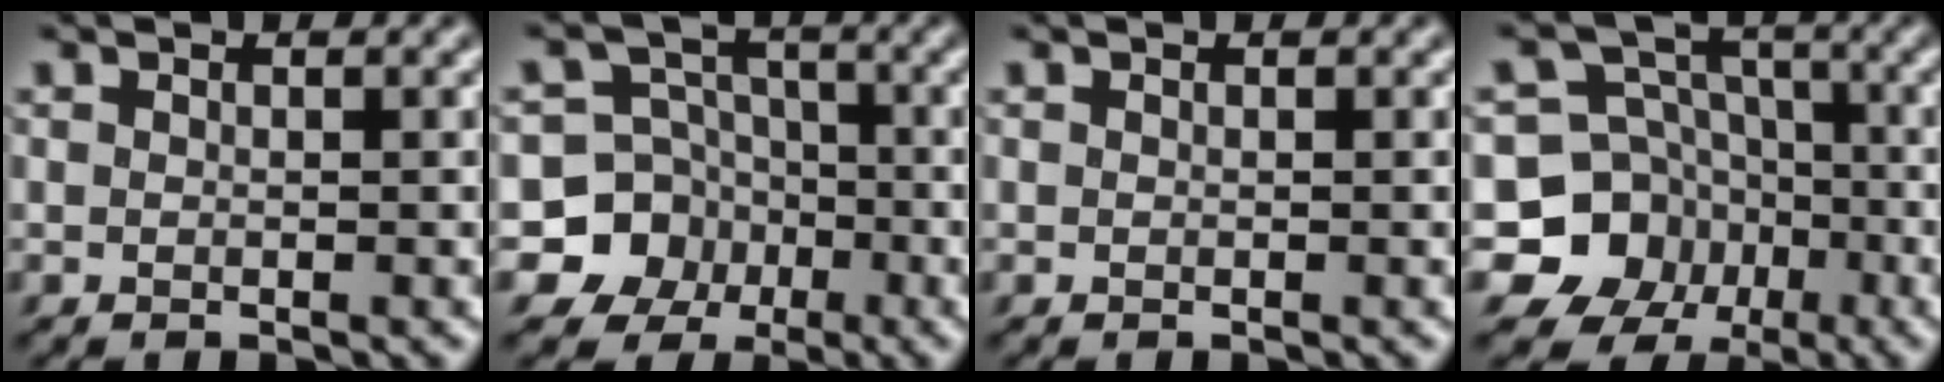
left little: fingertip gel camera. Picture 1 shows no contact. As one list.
[{"total": 8.8, "force": [-3.7, 7.9, 1.0], "torque": [-0.010, -0.007, -0.081]}, {"total": 0.0}, {"total": 10.6, "force": [-4.4, 9.4, 2.2], "torque": [-0.043, -0.002, -0.101]}]